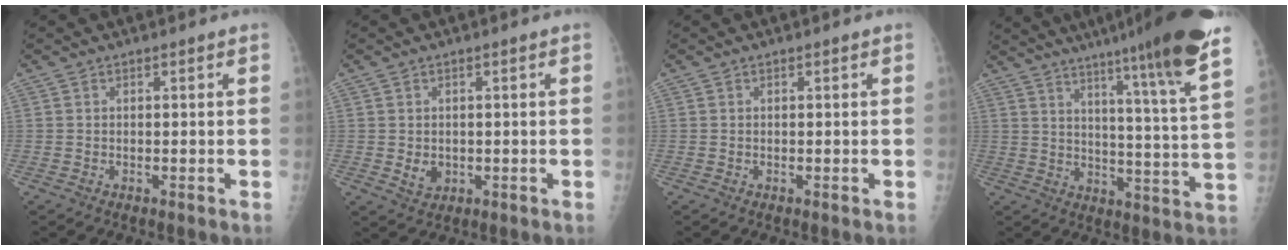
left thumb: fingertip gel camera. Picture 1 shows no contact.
{"total": 2.9, "force": [0.1, 2.3, 1.7], "torque": [-0.018, -0.004, 0.010]}
{"total": 0.5, "force": [0.3, 0.2, 0.3], "torque": [-0.003, -0.001, 0.004]}
{"total": 22.7, "force": [16.4, -0.1, 15.6], "torque": [-0.215, -0.086, 0.224]}